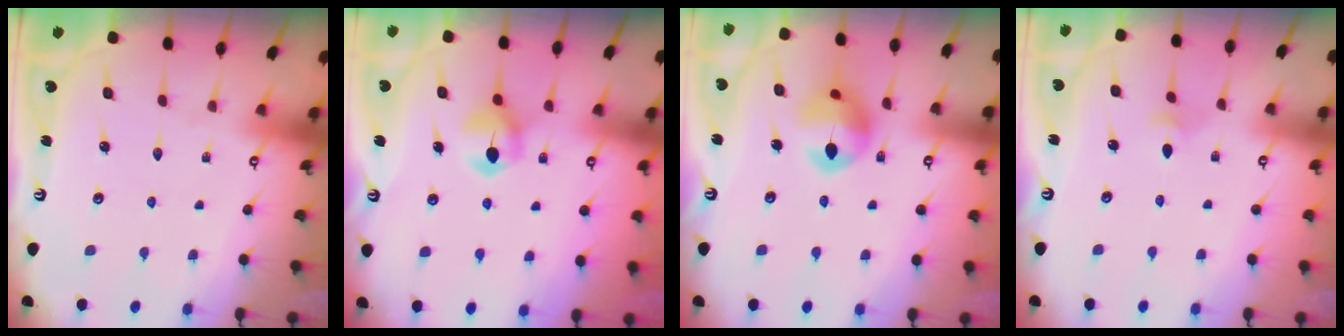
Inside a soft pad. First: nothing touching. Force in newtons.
{"total": 6.8, "press": 6.8, "slide": 0.7}
{"total": 13.3, "press": 13.2, "slide": 1.4}
{"total": 3.1, "press": 3.0, "slide": 0.8}